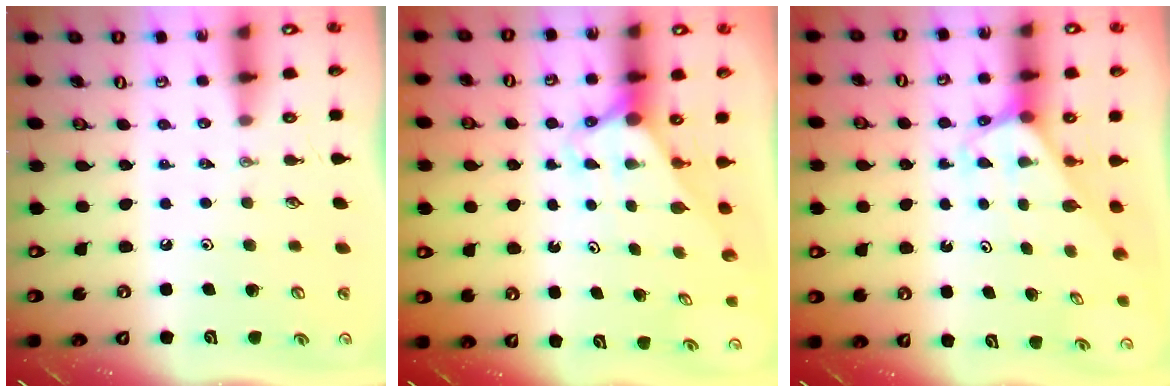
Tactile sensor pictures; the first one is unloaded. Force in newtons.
{"total": 2.9, "press": 2.9, "slide": 0.0}
{"total": 2.4, "press": 2.4, "slide": 0.1}